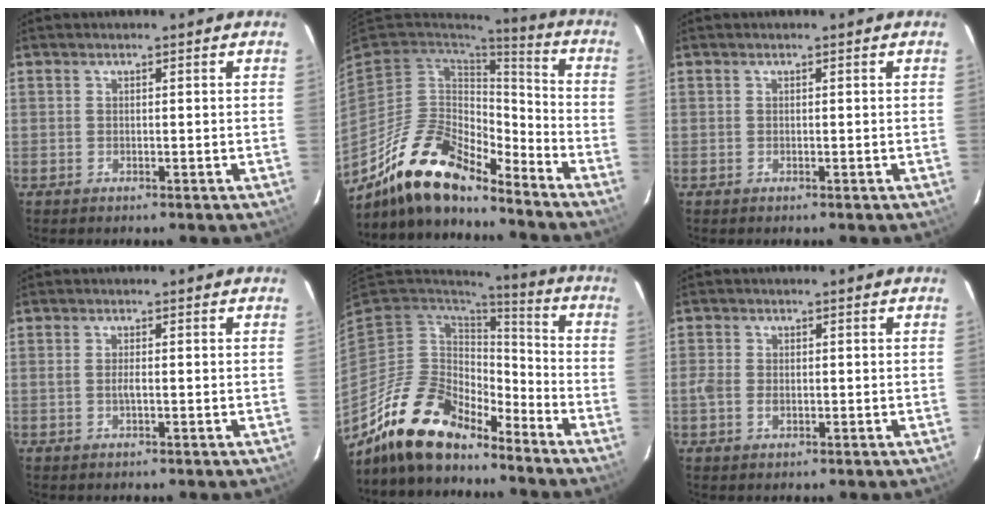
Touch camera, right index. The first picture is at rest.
{"total": 18.3, "force": [-14.4, 6.4, 9.5], "torque": [-0.191, -0.002, -0.265]}
{"total": 0.0}
{"total": 1.3, "force": [-0.2, 0.1, 1.3], "torque": [-0.025, 0.000, -0.005]}
{"total": 15.9, "force": [-13.1, 5.8, 7.0], "torque": [-0.144, -0.005, -0.240]}
{"total": 2.9, "force": [-0.7, 1.9, 2.1], "torque": [-0.045, 0.000, -0.012]}